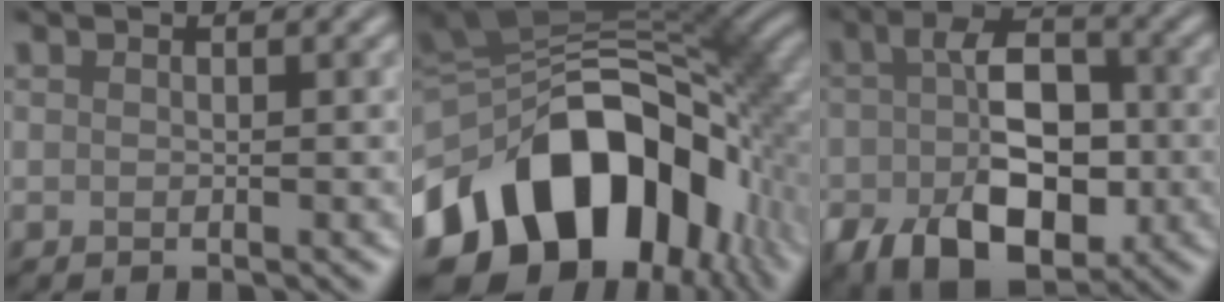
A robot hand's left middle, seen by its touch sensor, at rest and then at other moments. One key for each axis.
{"total": 16.7, "fx": -6.3, "fy": 11.0, "fz": 10.8, "tx": -0.180, "ty": 0.004, "tz": -0.109}
{"total": 9.6, "fx": -2.7, "fy": 5.9, "fz": 7.2, "tx": -0.130, "ty": -0.010, "tz": -0.039}